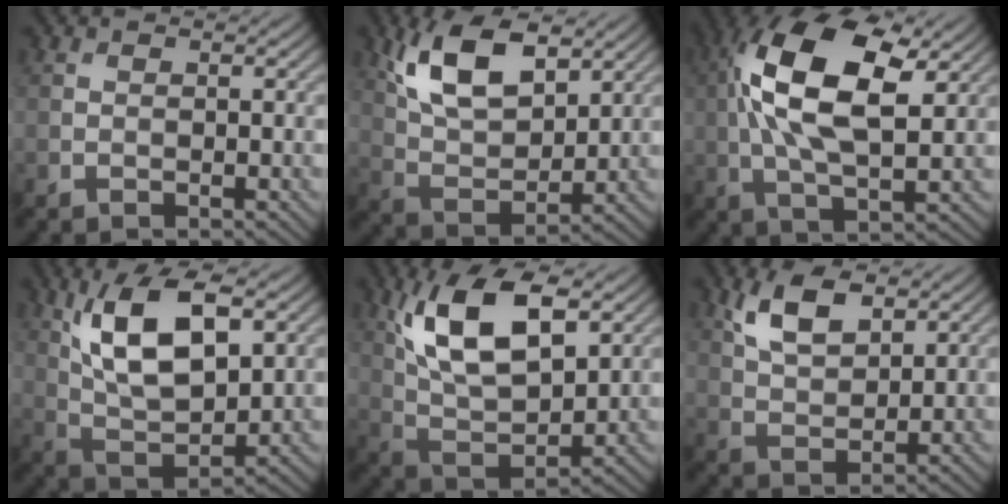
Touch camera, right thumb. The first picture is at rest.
{"total": 11.0, "force": [5.6, 5.2, 7.9], "torque": [-0.172, 0.004, 0.113]}
{"total": 14.8, "force": [3.6, 6.8, 12.7], "torque": [-0.250, 0.015, 0.058]}
{"total": 12.1, "force": [4.3, 5.5, 9.9], "torque": [-0.201, 0.004, 0.083]}
{"total": 13.2, "force": [5.3, 6.1, 10.4], "torque": [-0.215, 0.003, 0.104]}
{"total": 6.6, "force": [3.6, 3.1, 4.5], "torque": [-0.100, 0.001, 0.072]}